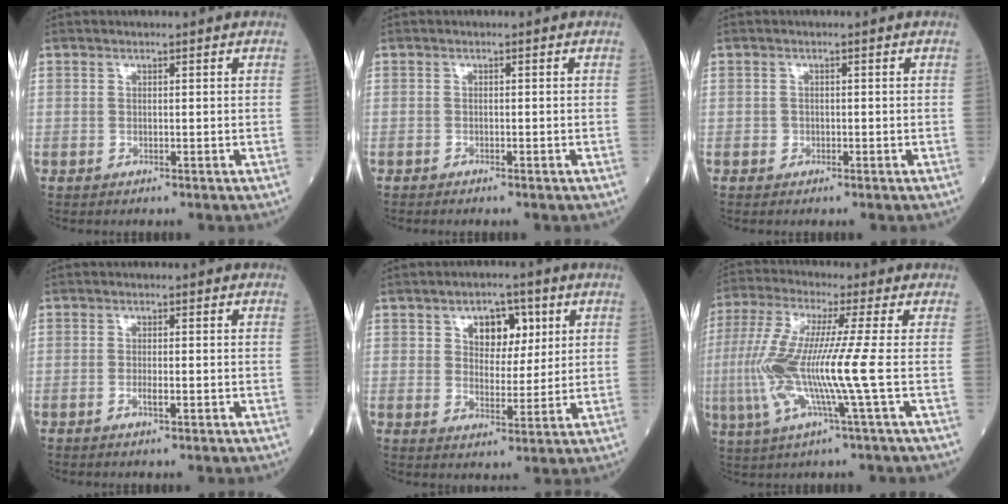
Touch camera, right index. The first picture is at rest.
{"total": 0.9, "force": [-0.8, 0.2, 0.4], "torque": [-0.008, -0.001, -0.012]}
{"total": 0.7, "force": [-0.4, 0.6, 0.1], "torque": [-0.001, 0.004, -0.008]}
{"total": 1.6, "force": [-0.7, 0.3, 1.4], "torque": [-0.028, 0.000, -0.012]}
{"total": 6.6, "force": [2.7, 3.9, 4.5], "torque": [-0.064, 0.015, 0.044]}
{"total": 12.8, "force": [-1.9, -1.0, 12.6], "torque": [-0.273, -0.011, -0.046]}